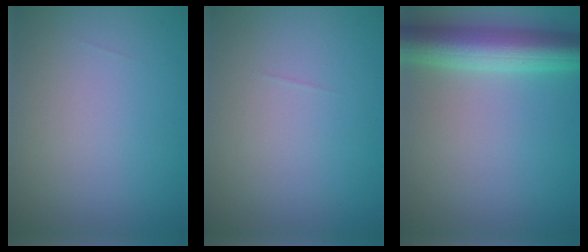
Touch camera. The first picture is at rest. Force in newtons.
{"total": 0.0}
{"total": 6.9, "press": 6.9, "slide": 0.2}